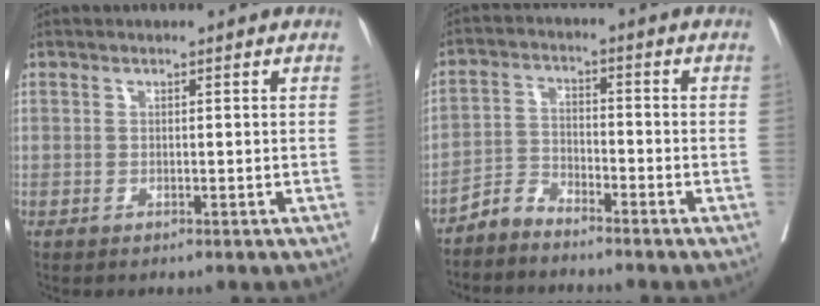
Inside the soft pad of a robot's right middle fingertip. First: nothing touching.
{"total": 3.6, "force": [-3.5, 0.6, 0.1], "torque": [0.002, -0.005, -0.072]}